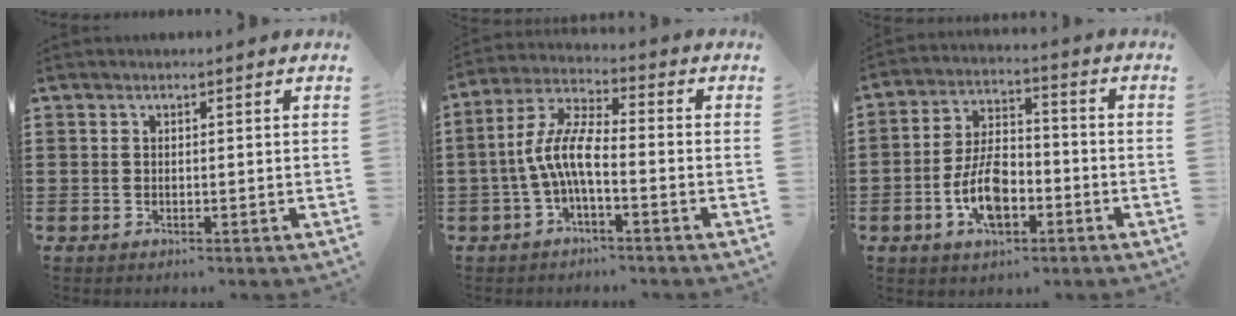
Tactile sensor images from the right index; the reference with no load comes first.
{"total": 7.7, "force": [-2.2, 2.2, 7.0], "torque": [-0.171, -0.013, -0.050]}
{"total": 8.4, "force": [-2.9, 4.3, 6.6], "torque": [-0.140, 0.007, -0.055]}